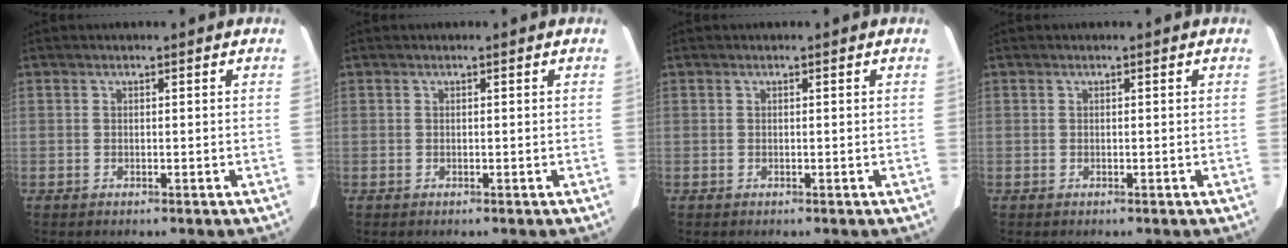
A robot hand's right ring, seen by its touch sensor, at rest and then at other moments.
{"total": 0.0}
{"total": 0.0}
{"total": 0.0}